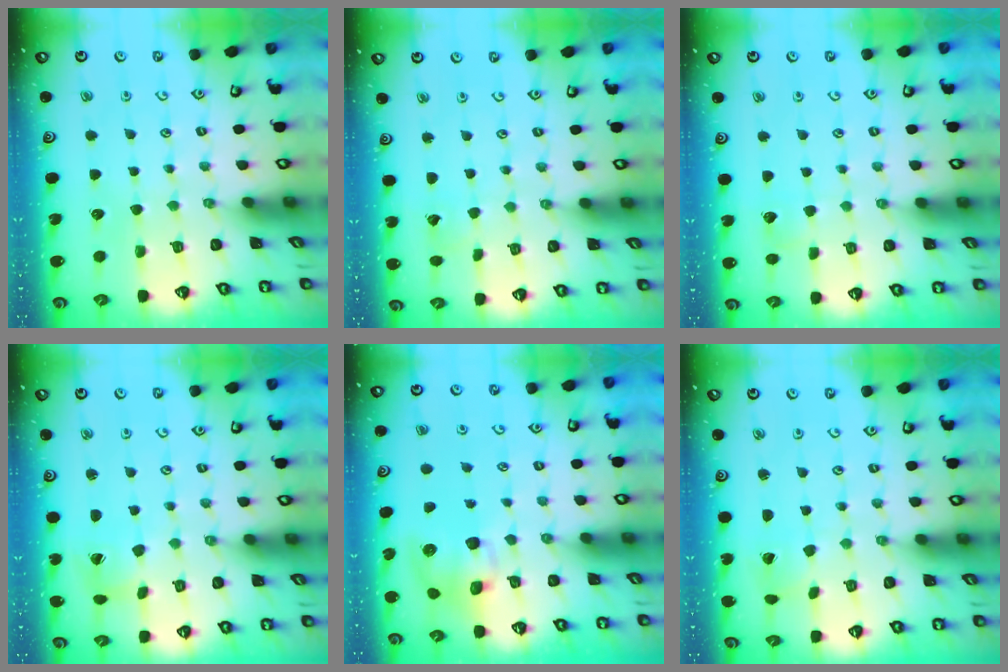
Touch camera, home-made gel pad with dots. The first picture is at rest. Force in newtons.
{"total": 1.4, "press": 1.4, "slide": 0.0}
{"total": 2.9, "press": 2.9, "slide": 0.4}
{"total": 3.5, "press": 3.5, "slide": 0.4}
{"total": 9.4, "press": 9.3, "slide": 1.4}
{"total": 1.8, "press": 1.8, "slide": 0.4}